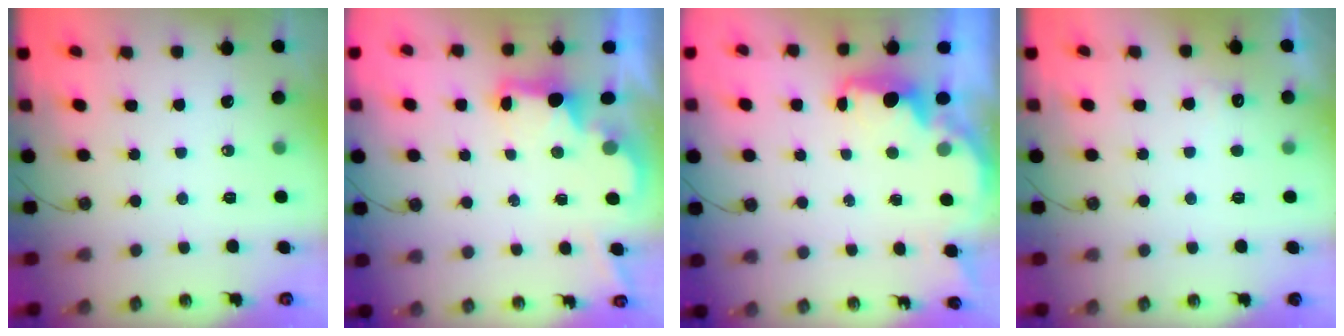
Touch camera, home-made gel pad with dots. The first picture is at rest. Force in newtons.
{"total": 2.5, "press": 2.3, "slide": 0.8}
{"total": 2.1, "press": 2.0, "slide": 0.5}
{"total": 5.1, "press": 5.1, "slide": 0.8}